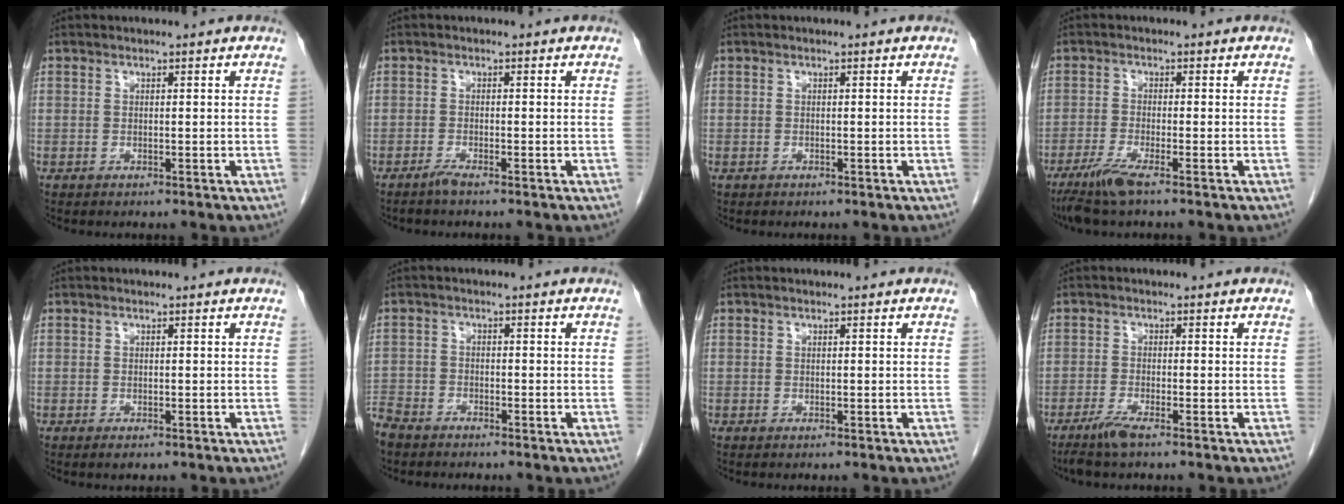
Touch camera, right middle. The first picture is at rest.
{"total": 1.3, "force": [-1.2, -0.2, 0.6], "torque": [-0.018, -0.002, -0.024]}
{"total": 0.0}
{"total": 4.4, "force": [-3.1, 0.0, 3.1], "torque": [-0.070, -0.014, -0.065]}
{"total": 0.7, "force": [-0.5, 0.3, 0.5], "torque": [-0.009, -0.002, -0.004]}
{"total": 5.3, "force": [-4.7, 2.2, 1.2], "torque": [-0.021, -0.008, -0.093]}
{"total": 0.0}
{"total": 3.0, "force": [-2.2, 0.0, 1.9], "torque": [-0.047, -0.007, -0.048]}